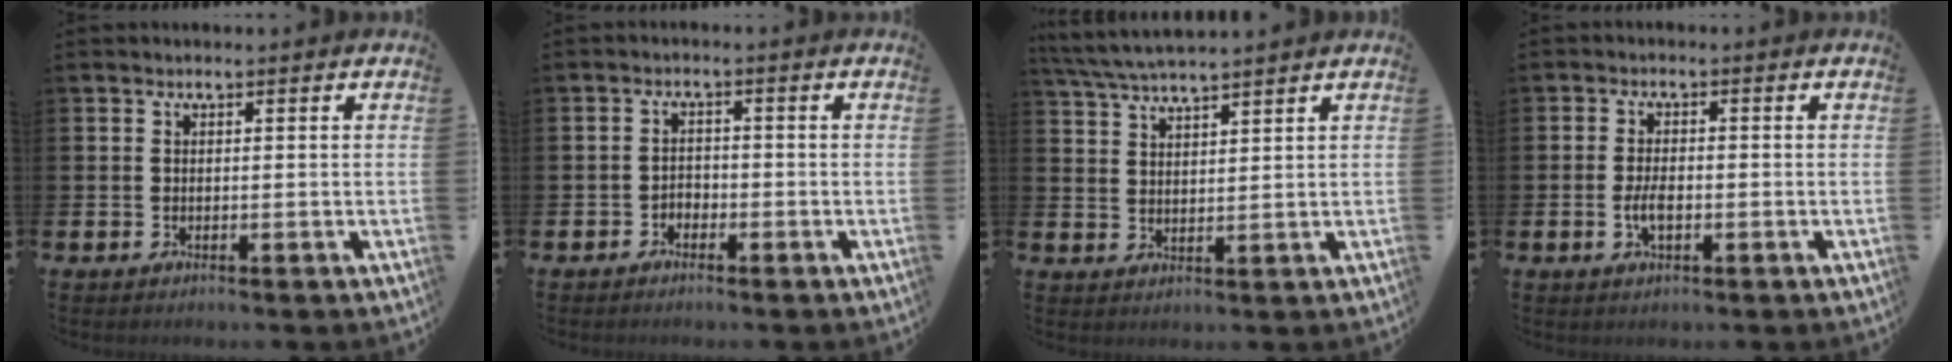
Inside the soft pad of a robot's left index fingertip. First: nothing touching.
{"total": 1.5, "force": [-1.2, 0.9, 0.1], "torque": [-0.014, 0.006, -0.026]}
{"total": 4.6, "force": [4.4, 0.0, 1.4], "torque": [-0.047, -0.016, 0.080]}
{"total": 2.9, "force": [-0.6, 1.3, 2.6], "torque": [-0.046, 0.001, -0.011]}